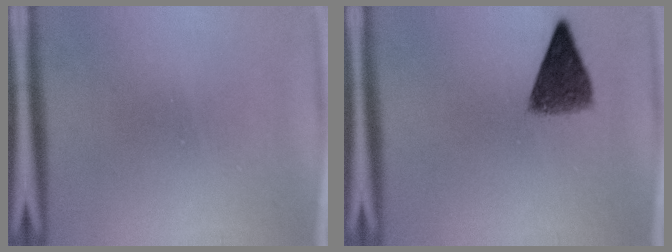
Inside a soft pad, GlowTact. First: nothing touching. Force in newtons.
{"total": 6.3}